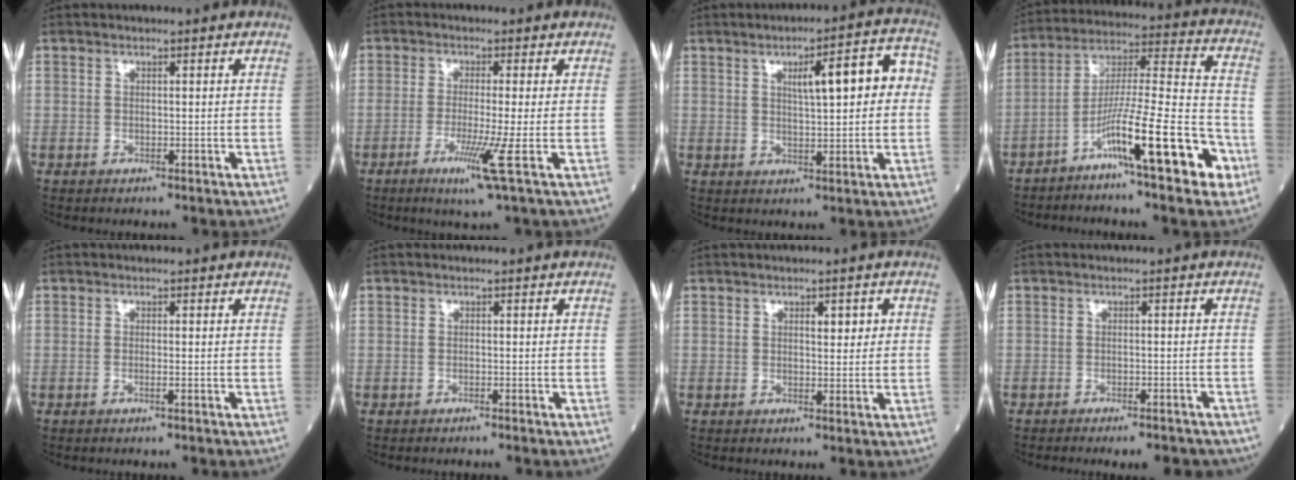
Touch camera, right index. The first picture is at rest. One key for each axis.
{"total": 5.6, "fx": -2.2, "fy": -1.4, "fz": 5.0, "tx": -0.094, "ty": -0.020, "tz": -0.041}
{"total": 9.2, "fx": 1.9, "fy": 1.9, "fz": 8.8, "tx": -0.122, "ty": 0.029, "tz": 0.027}
{"total": 15.9, "fx": -8.1, "fy": 1.2, "fz": 13.5, "tx": -0.226, "ty": 0.007, "tz": -0.137}
{"total": 0.6, "fx": -0.3, "fy": -0.1, "fz": 0.6, "tx": -0.013, "ty": 0.001, "tz": -0.003}
{"total": 1.1, "fx": -1.0, "fy": -0.1, "fz": 0.4, "tx": -0.009, "ty": 0.001, "tz": -0.014}
{"total": 2.3, "fx": 0.8, "fy": 1.0, "fz": 1.9, "tx": -0.023, "ty": 0.001, "tz": 0.011}
{"total": 5.7, "fx": -5.0, "fy": 1.2, "fz": 2.5, "tx": -0.019, "ty": -0.001, "tz": -0.064}